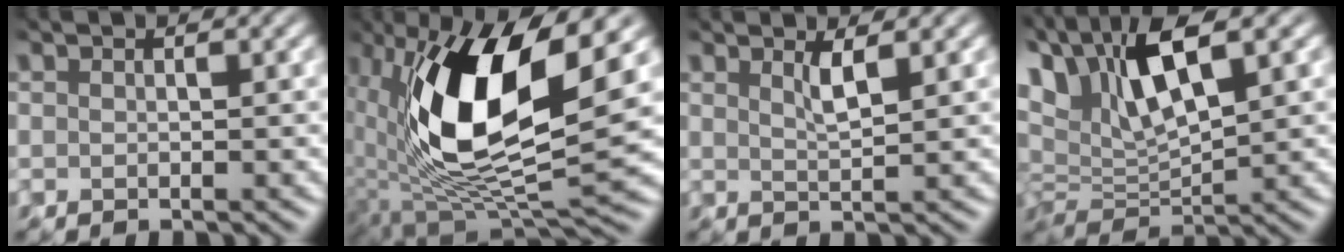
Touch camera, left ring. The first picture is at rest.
{"total": 11.9, "force": [1.8, 4.7, 10.8], "torque": [-0.199, -0.016, 0.035]}
{"total": 1.9, "force": [1.0, 0.4, 1.5], "torque": [-0.023, -0.001, 0.014]}
{"total": 9.4, "force": [3.9, 3.8, 7.7], "torque": [-0.153, 0.018, 0.065]}